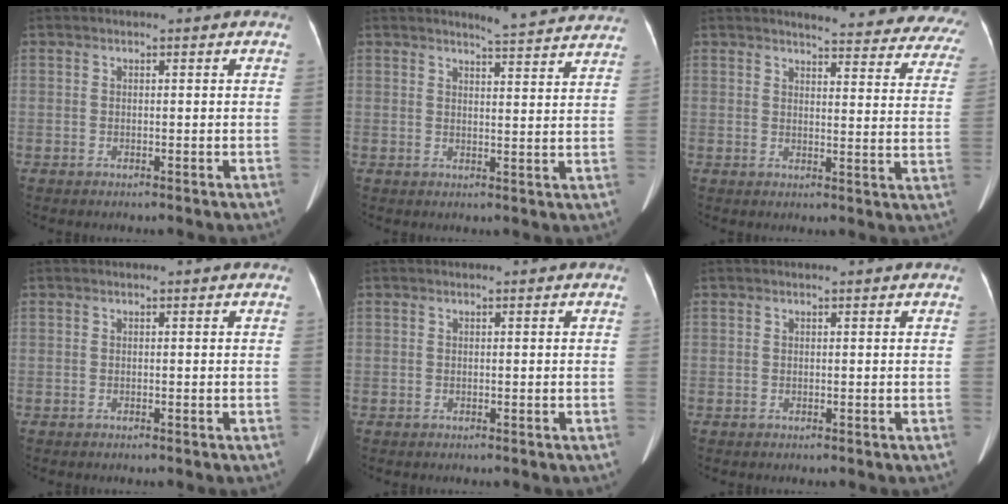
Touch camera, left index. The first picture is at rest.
{"total": 9.6, "force": [9.4, 0.0, 2.2], "torque": [-0.031, -0.017, 0.098]}
{"total": 21.6, "force": [20.6, 3.4, 5.6], "torque": [-0.044, -0.093, 0.210]}
{"total": 0.0}
{"total": 0.0}
{"total": 0.0}